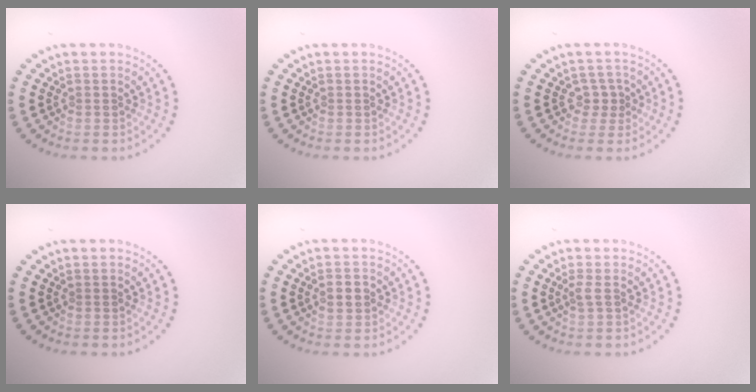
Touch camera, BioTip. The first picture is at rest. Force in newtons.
{"total": 0.0}
{"total": 1.5, "press": 1.1, "slide": 1.0}
{"total": 0.0}
{"total": 1.5, "press": 1.5, "slide": 0.1}
{"total": 0.9, "press": 0.7, "slide": 0.6}